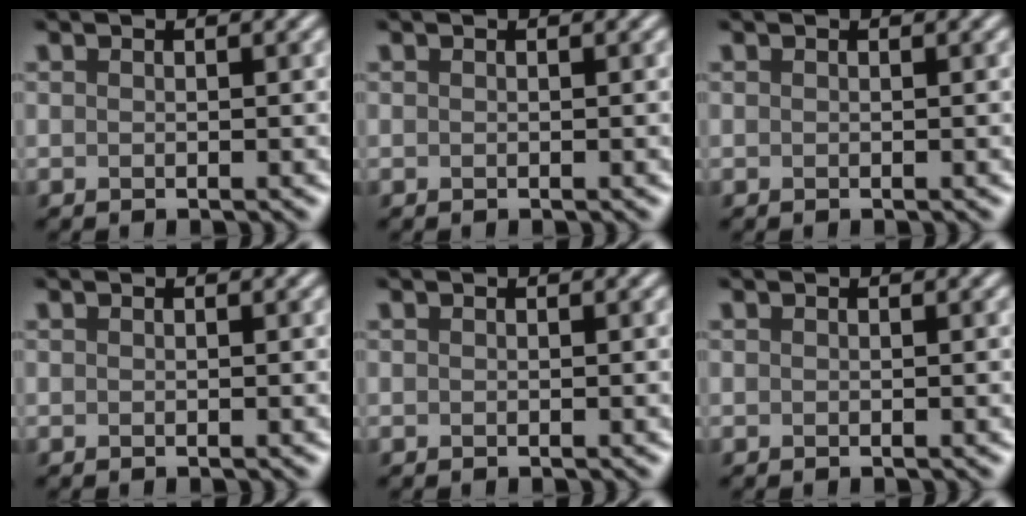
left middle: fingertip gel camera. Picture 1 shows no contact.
{"total": 0.0}
{"total": 0.0}
{"total": 0.0}
{"total": 0.0}
{"total": 0.0}